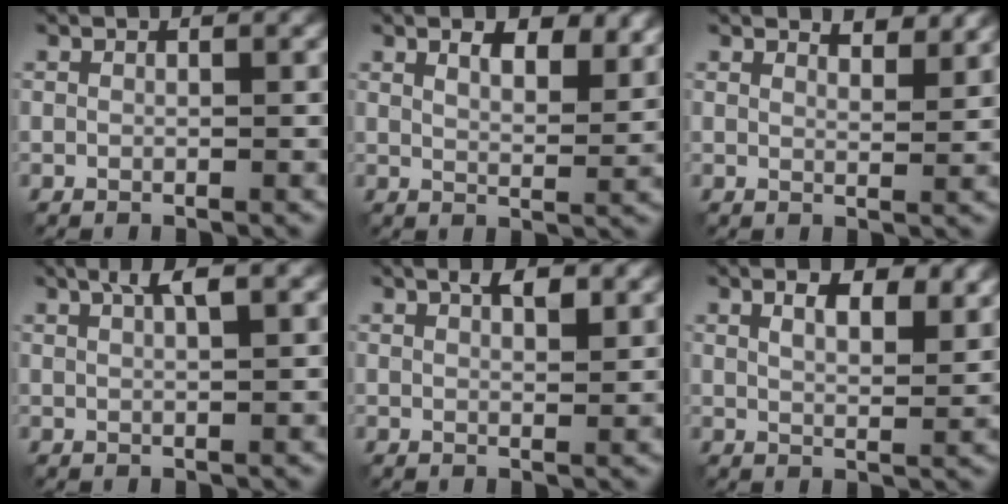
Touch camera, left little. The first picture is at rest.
{"total": 4.8, "force": [3.2, 1.7, 3.1], "torque": [-0.053, 0.000, 0.044]}
{"total": 2.6, "force": [2.4, 0.5, 1.0], "torque": [-0.015, -0.004, 0.033]}
{"total": 2.8, "force": [1.5, 0.4, 2.4], "torque": [-0.036, 0.008, 0.023]}
{"total": 2.7, "force": [1.5, 1.0, 2.0], "torque": [-0.029, 0.001, 0.025]}
{"total": 4.6, "force": [2.8, 1.7, 3.3], "torque": [-0.053, -0.002, 0.042]}